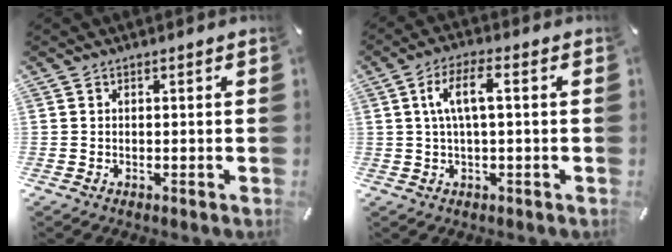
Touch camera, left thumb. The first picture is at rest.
{"total": 6.9, "force": [0.9, 2.2, 6.4], "torque": [-0.130, 0.007, 0.013]}